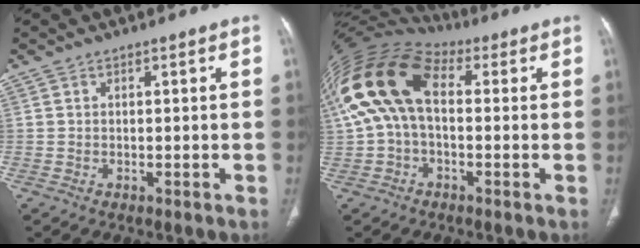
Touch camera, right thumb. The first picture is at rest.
{"total": 16.7, "force": [2.6, 9.7, 13.3], "torque": [-0.273, 0.046, 0.039]}